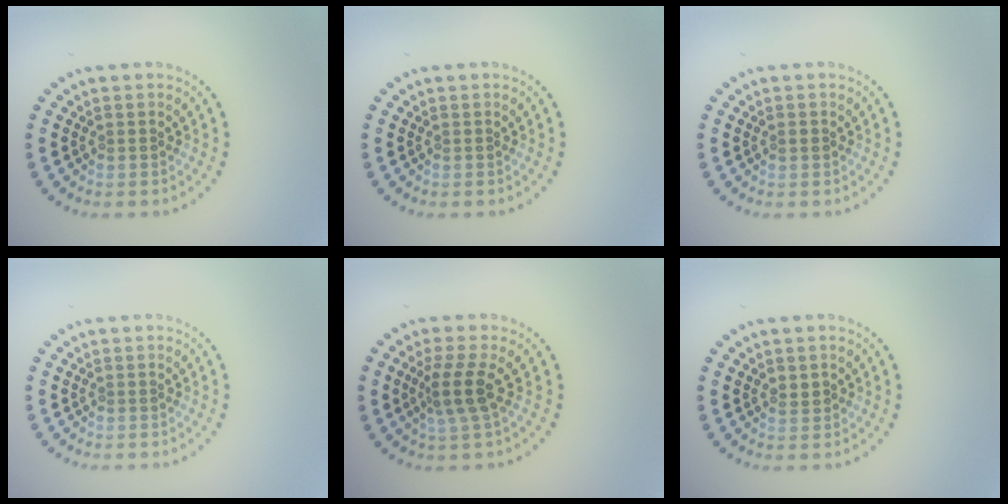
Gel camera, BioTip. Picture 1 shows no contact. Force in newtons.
{"total": 0.0}
{"total": 0.7, "press": 0.7, "slide": 0.1}
{"total": 0.0}
{"total": 3.0, "press": 2.3, "slide": 2.0}
{"total": 1.0, "press": 0.9, "slide": 0.4}